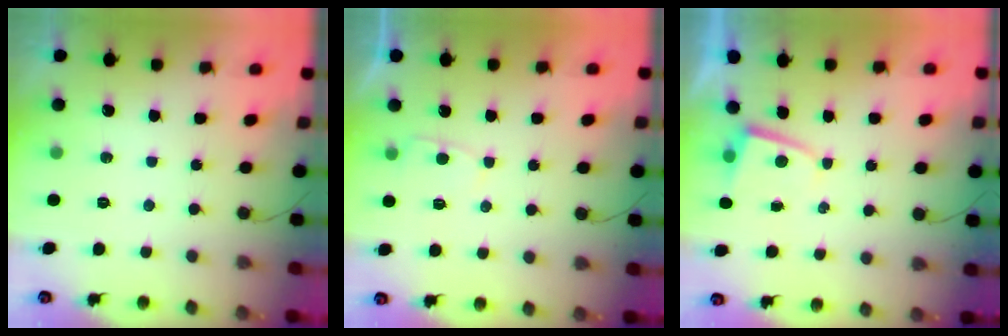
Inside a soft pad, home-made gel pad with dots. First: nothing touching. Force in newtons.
{"total": 2.7, "press": 2.7, "slide": 0.4}
{"total": 1.2, "press": 1.2, "slide": 0.2}